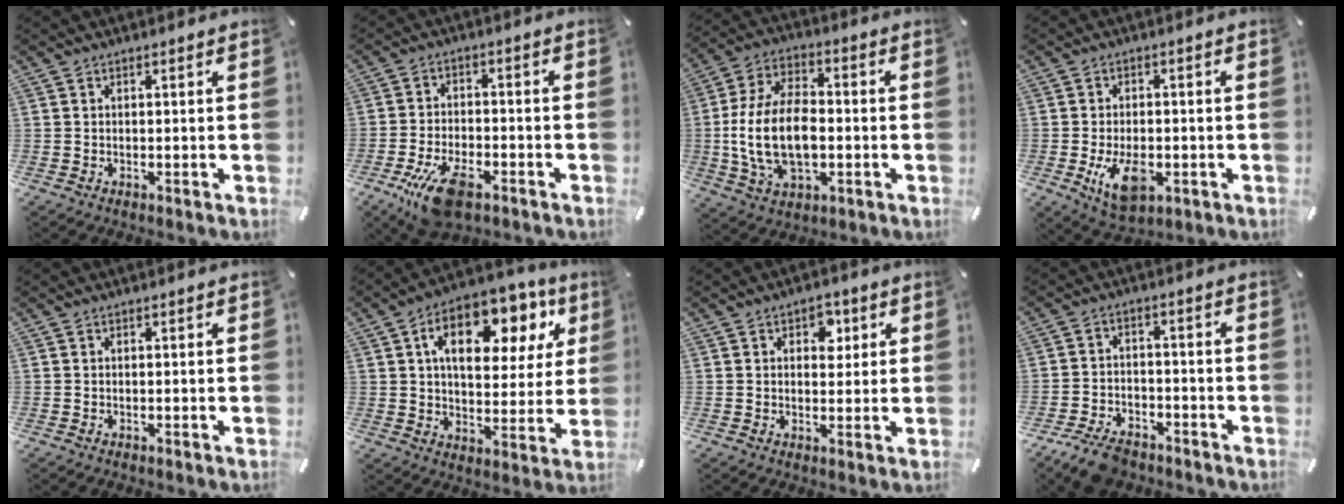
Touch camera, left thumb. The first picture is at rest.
{"total": 10.4, "force": [-5.9, 4.7, 7.1], "torque": [-0.147, 0.021, -0.105]}
{"total": 16.6, "force": [-2.3, 10.4, 12.8], "torque": [-0.282, 0.004, -0.041]}
{"total": 9.3, "force": [-2.6, 5.7, 7.0], "torque": [-0.139, -0.005, -0.047]}
{"total": 0.0}
{"total": 17.4, "force": [8.0, 10.0, 11.8], "torque": [-0.176, -0.030, 0.130]}
{"total": 5.0, "force": [1.8, 3.6, 3.0], "torque": [-0.018, -0.008, 0.020]}
{"total": 7.3, "force": [-5.6, 3.6, 2.9], "torque": [-0.054, 0.031, -0.104]}